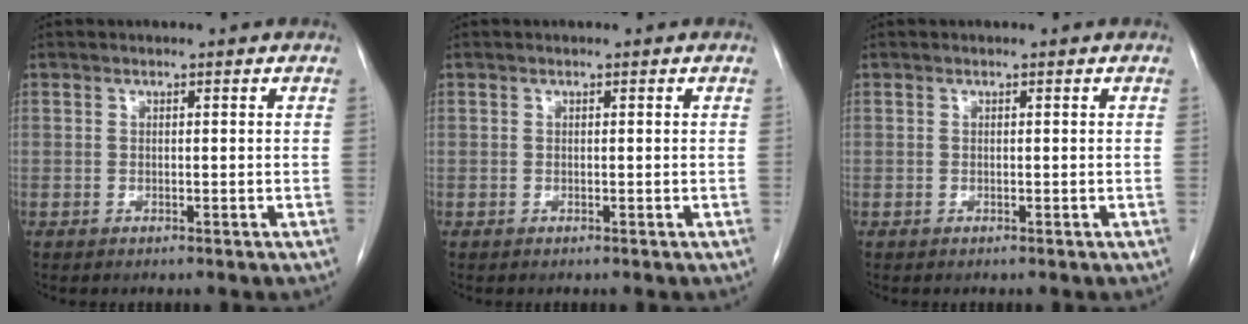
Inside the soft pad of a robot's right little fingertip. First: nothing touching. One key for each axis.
{"total": 0.0}
{"total": 0.0}